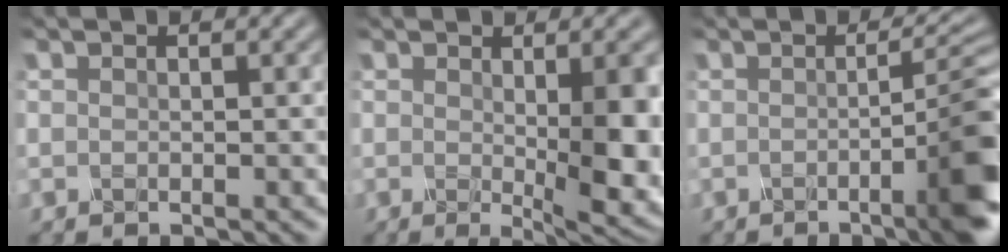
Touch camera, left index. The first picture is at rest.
{"total": 6.2, "force": [-0.3, 1.2, 6.1], "torque": [-0.077, -0.014, -0.001]}
{"total": 7.5, "force": [-1.7, 1.6, 7.1], "torque": [-0.077, -0.001, -0.028]}